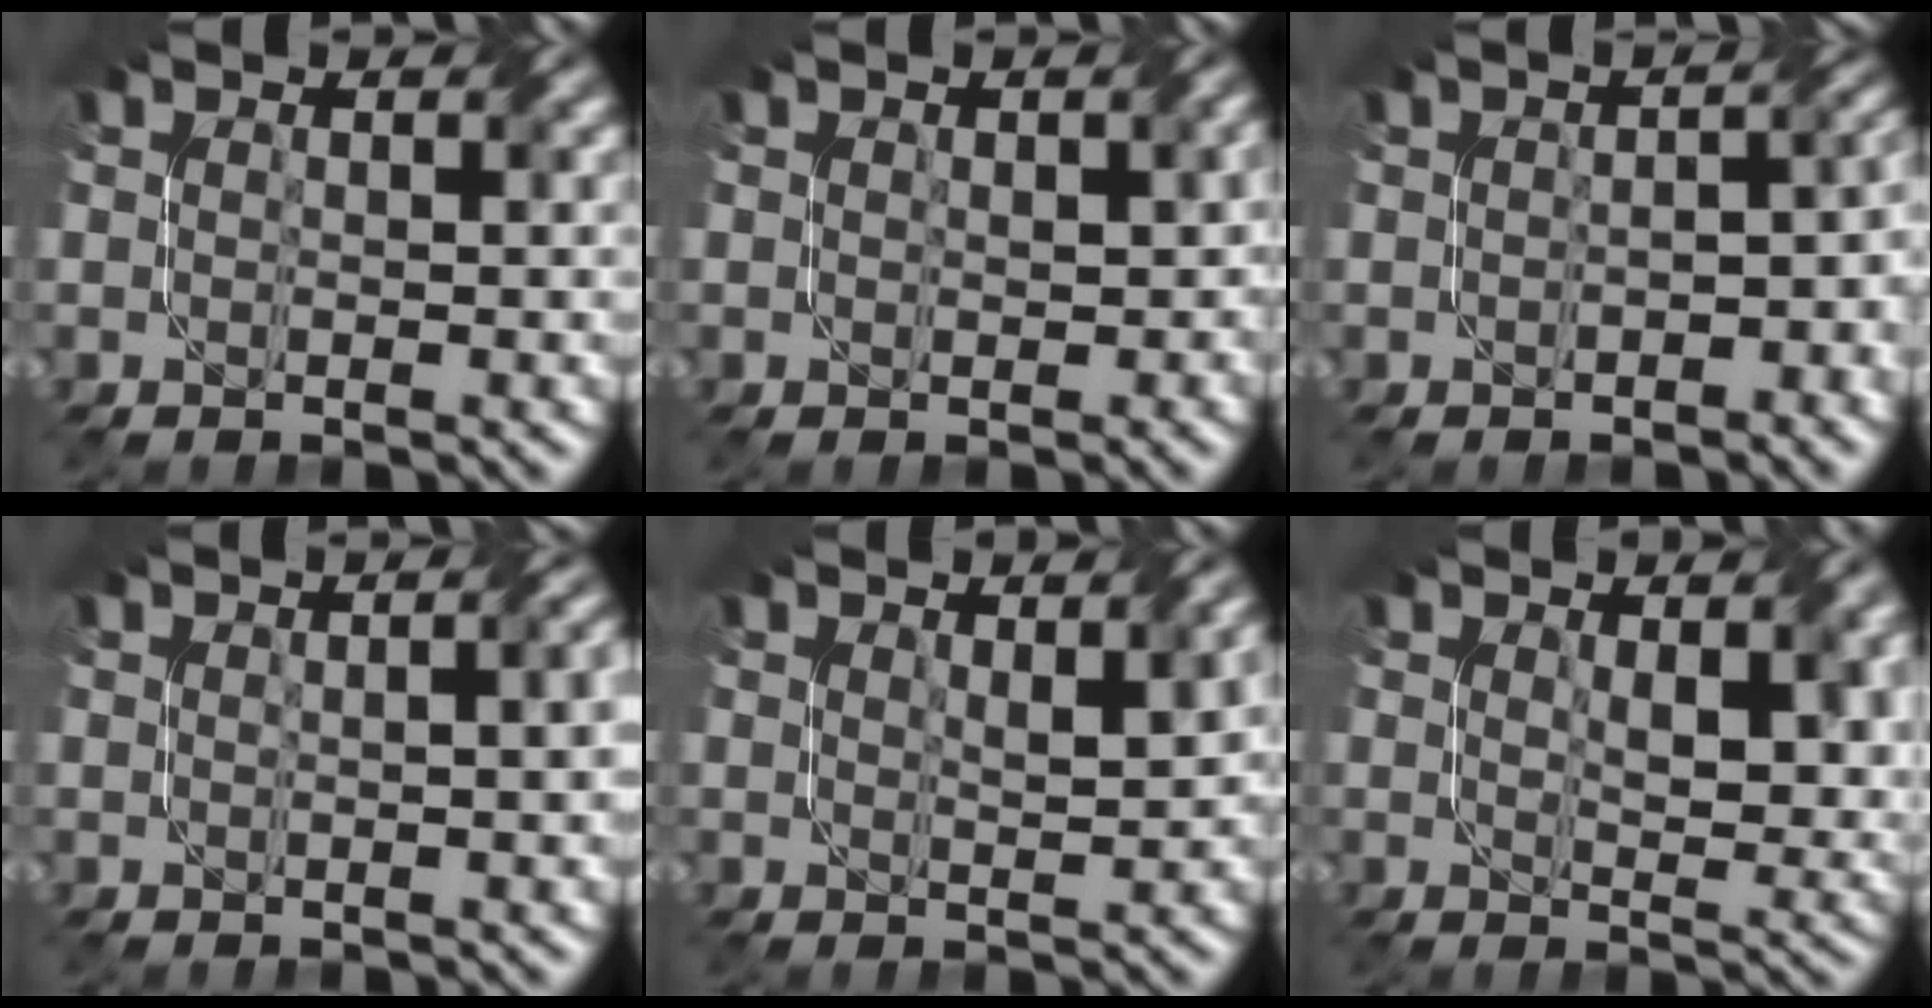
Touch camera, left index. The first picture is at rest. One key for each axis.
{"total": 2.7, "fx": 0.1, "fy": 2.1, "fz": 1.6, "tx": -0.005, "ty": 0.001, "tz": 0.020}
{"total": 4.7, "fx": -1.6, "fy": 2.6, "fz": 3.6, "tx": -0.021, "ty": 0.002, "tz": -0.011}
{"total": 4.6, "fx": 0.7, "fy": 2.4, "fz": 3.9, "tx": -0.017, "ty": 0.022, "tz": 0.005}
{"total": 2.3, "fx": 1.4, "fy": 0.5, "fz": 1.7, "tx": -0.020, "ty": 0.008, "tz": 0.032}
{"total": 3.8, "fx": 1.7, "fy": 1.5, "fz": 3.1, "tx": -0.048, "ty": -0.001, "tz": 0.040}